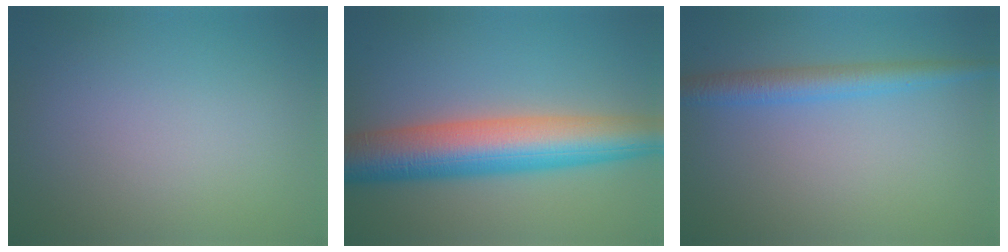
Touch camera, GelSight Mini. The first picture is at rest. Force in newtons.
{"total": 10.1, "press": 10.1, "slide": 0.3}
{"total": 3.1, "press": 3.1, "slide": 0.1}